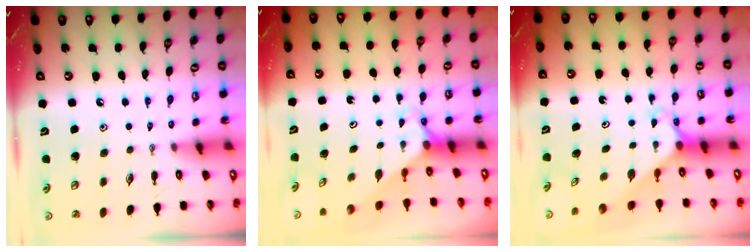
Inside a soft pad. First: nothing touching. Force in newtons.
{"total": 2.8, "press": 2.8, "slide": 0.1}
{"total": 2.3, "press": 2.3, "slide": 0.2}